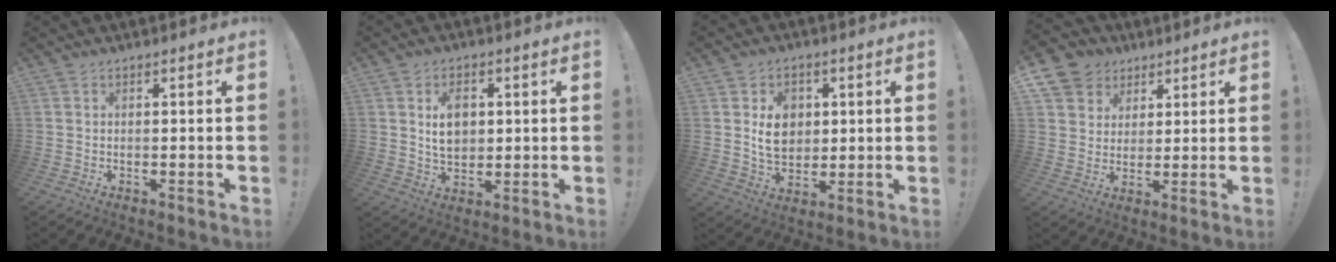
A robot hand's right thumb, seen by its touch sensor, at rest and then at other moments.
{"total": 7.9, "force": [1.6, 5.8, 5.0], "torque": [-0.066, 0.003, 0.028]}
{"total": 9.7, "force": [2.2, 7.9, 5.2], "torque": [-0.065, 0.000, 0.046]}
{"total": 8.9, "force": [4.1, 7.7, 1.8], "torque": [-0.028, -0.027, 0.085]}